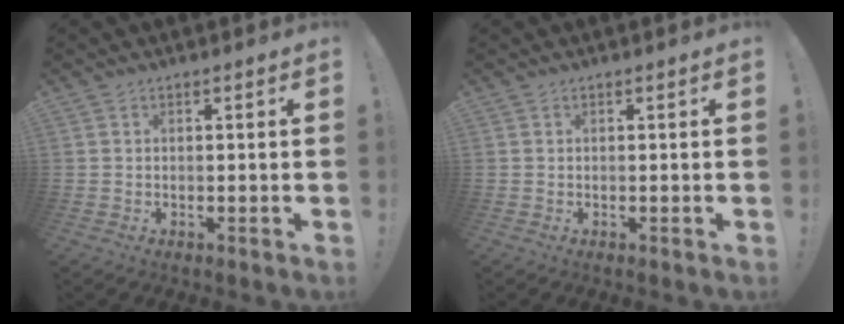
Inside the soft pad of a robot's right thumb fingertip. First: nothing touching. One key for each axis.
{"total": 0.0}